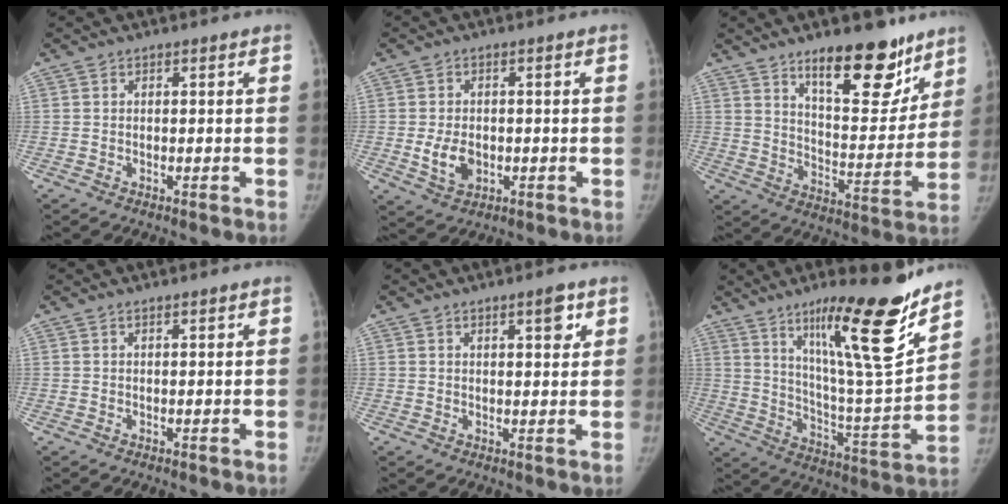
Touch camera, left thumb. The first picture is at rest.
{"total": 5.4, "force": [-1.1, 3.9, 3.6], "torque": [-0.056, -0.001, -0.013]}
{"total": 17.2, "force": [11.7, 6.6, 10.7], "torque": [-0.097, -0.087, 0.183]}
{"total": 0.0}
{"total": 3.6, "force": [2.0, 1.1, 2.7], "torque": [-0.027, -0.011, 0.029]}
{"total": 22.7, "force": [14.6, 3.1, 17.1], "torque": [-0.236, -0.086, 0.241]}